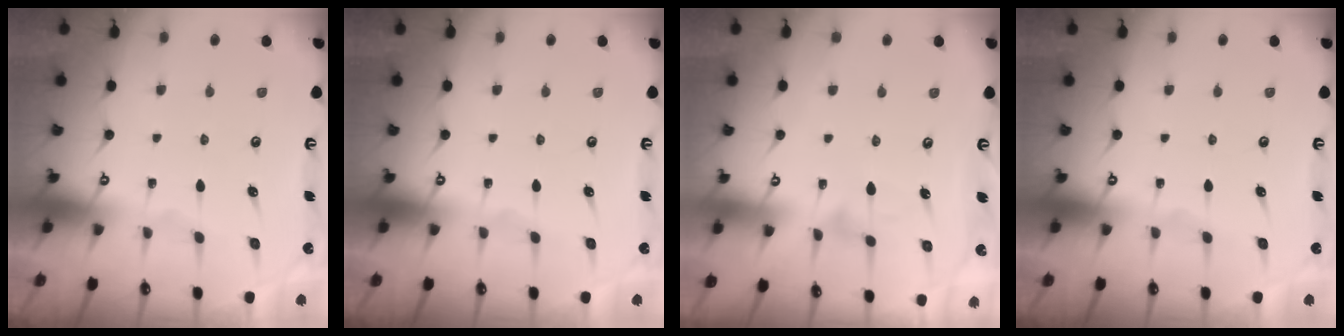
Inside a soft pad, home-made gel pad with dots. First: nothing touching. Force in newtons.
{"total": 0.0}
{"total": 4.5, "press": 4.5, "slide": 0.3}
{"total": 0.0}